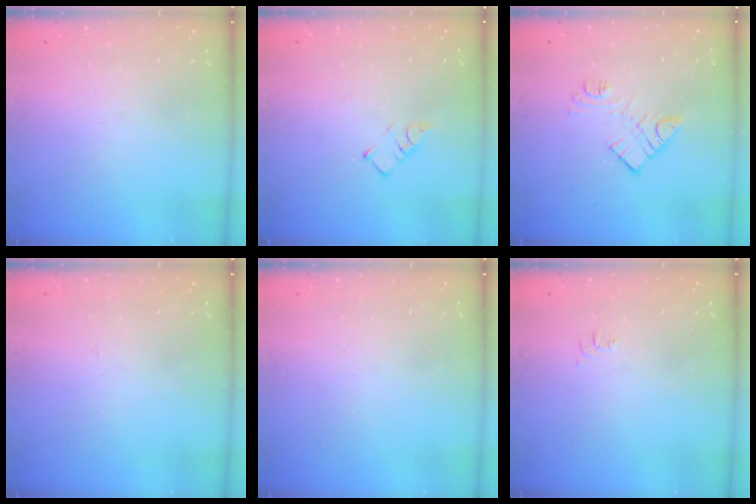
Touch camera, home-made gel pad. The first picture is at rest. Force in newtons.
{"total": 2.9, "press": 2.9, "slide": 0.2}
{"total": 9.8, "press": 9.8, "slide": 0.7}
{"total": 2.7, "press": 2.7, "slide": 0.5}
{"total": 0.0}
{"total": 7.3, "press": 7.3, "slide": 1.0}